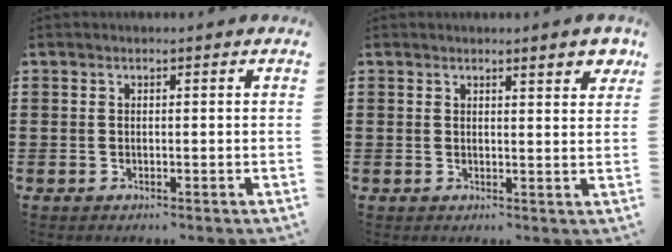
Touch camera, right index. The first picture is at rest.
{"total": 2.8, "force": [2.1, 0.4, 1.8], "torque": [-0.032, 0.002, 0.036]}